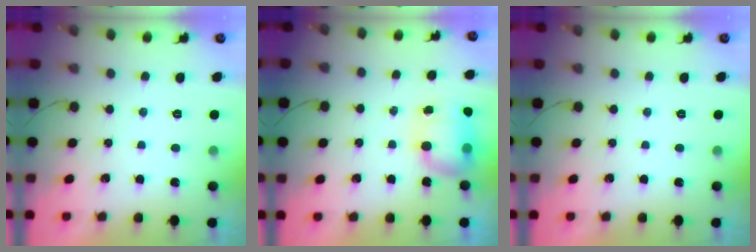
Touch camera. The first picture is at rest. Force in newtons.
{"total": 11.7, "press": 9.3, "slide": 7.1}
{"total": 0.0}